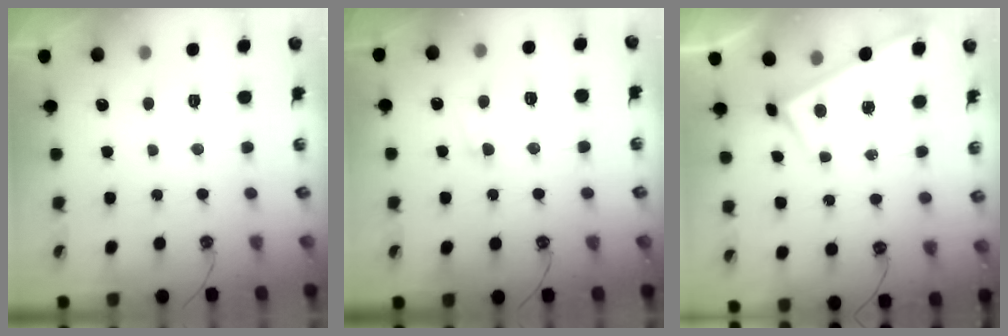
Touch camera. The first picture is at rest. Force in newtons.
{"total": 8.6, "press": 8.5, "slide": 1.1}
{"total": 3.2, "press": 3.2, "slide": 0.3}